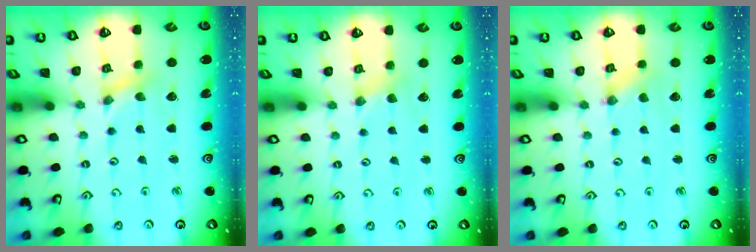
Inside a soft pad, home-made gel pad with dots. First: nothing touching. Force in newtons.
{"total": 1.9, "press": 1.8, "slide": 0.4}
{"total": 0.0}